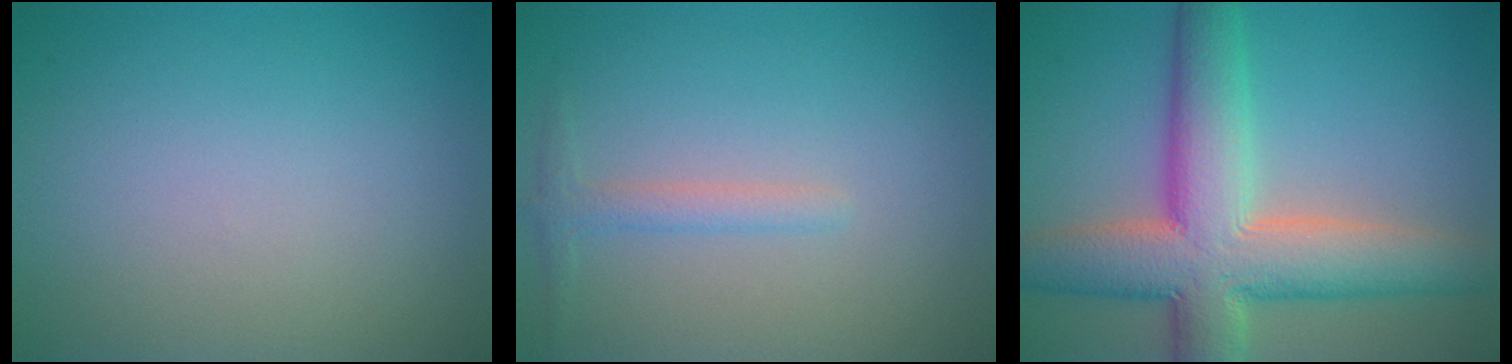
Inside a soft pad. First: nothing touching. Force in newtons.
{"total": 1.5, "press": 1.5, "slide": 0.0}
{"total": 10.2, "press": 10.2, "slide": 0.9}